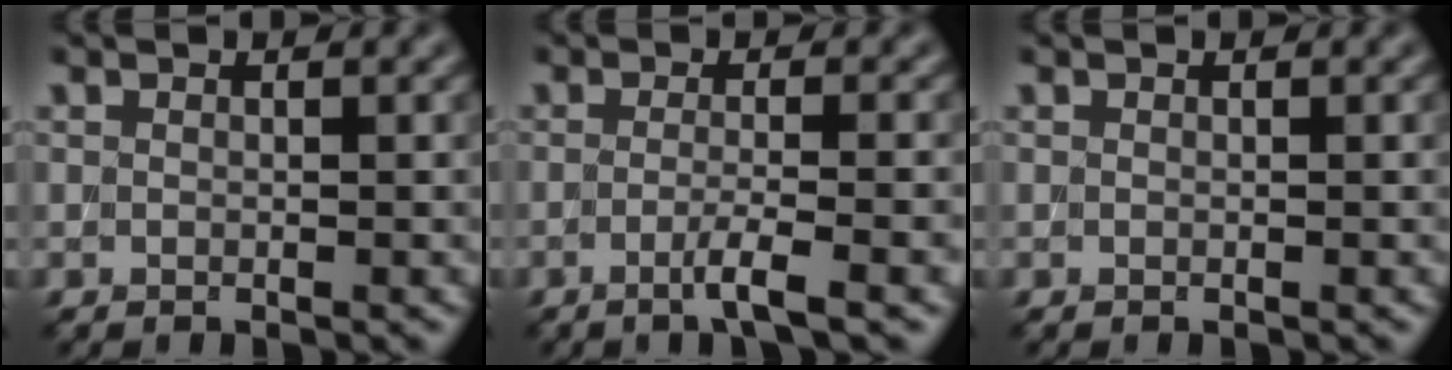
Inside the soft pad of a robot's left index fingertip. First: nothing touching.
{"total": 3.2, "force": [-1.3, 0.5, 2.9], "torque": [-0.045, 0.002, -0.033]}
{"total": 0.0}